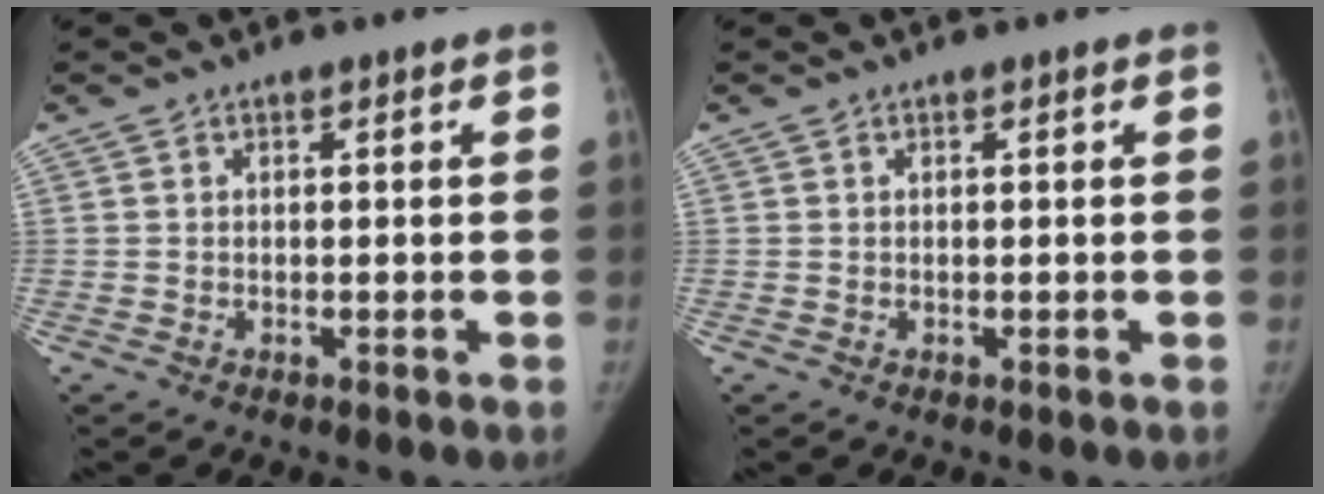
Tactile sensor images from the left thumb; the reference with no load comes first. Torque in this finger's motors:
{"motor_torque": [0.30, -0.20, -0.30, 0.18, 0.04]}